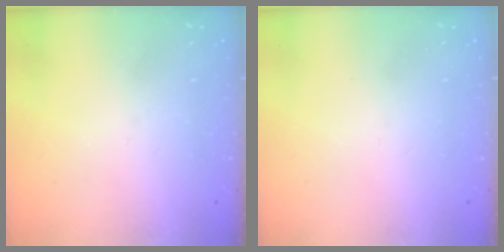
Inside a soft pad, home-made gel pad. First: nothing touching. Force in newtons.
{"total": 1.6, "press": 1.6, "slide": 0.1}